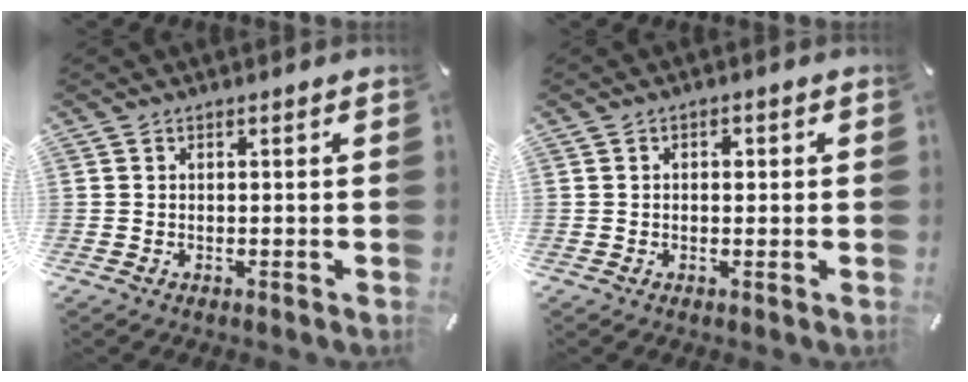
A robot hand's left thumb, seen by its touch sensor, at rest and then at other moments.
{"total": 1.7, "force": [0.1, 1.1, 1.2], "torque": [-0.017, 0.003, -0.001]}